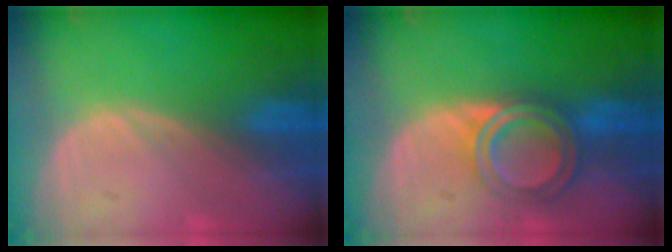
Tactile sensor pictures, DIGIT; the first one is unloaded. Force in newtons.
{"total": 6.4, "press": 5.4, "slide": 3.4}